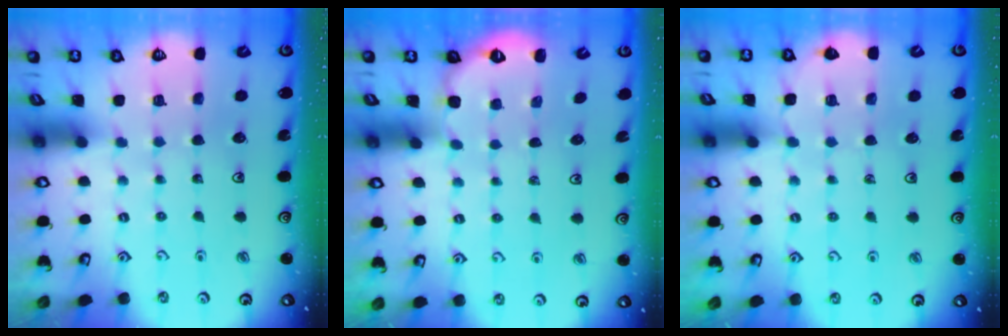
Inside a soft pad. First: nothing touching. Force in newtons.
{"total": 2.9, "press": 2.8, "slide": 0.9}
{"total": 3.7, "press": 3.5, "slide": 1.1}